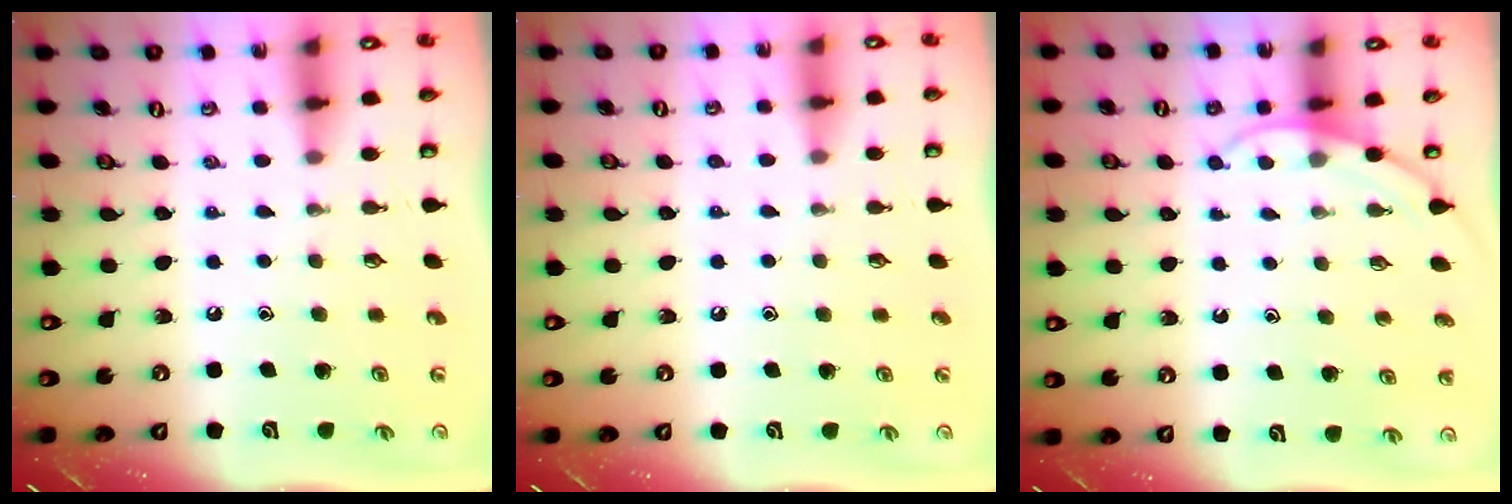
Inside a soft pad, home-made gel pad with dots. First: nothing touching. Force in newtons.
{"total": 2.9, "press": 2.8, "slide": 0.4}
{"total": 3.8, "press": 3.8, "slide": 0.3}